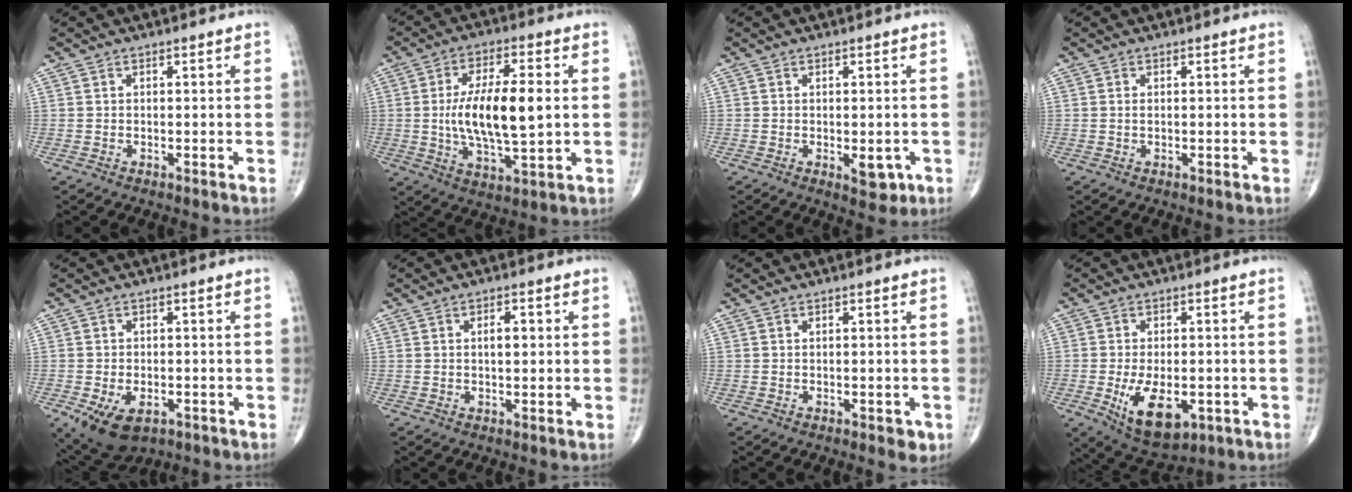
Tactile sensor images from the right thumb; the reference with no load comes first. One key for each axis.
{"total": 15.2, "fx": 0.6, "fy": 5.8, "fz": 14.1, "tx": -0.249, "ty": -0.003, "tz": 0.013}
{"total": 4.0, "fx": -1.1, "fy": 2.0, "fz": 3.3, "tx": -0.027, "ty": -0.005, "tz": -0.007}
{"total": 0.5, "fx": 0.0, "fy": 0.2, "fz": 0.5, "tx": -0.011, "ty": 0.001, "tz": 0.001}
{"total": 9.0, "fx": -4.1, "fy": 5.3, "fz": 6.0, "tx": -0.097, "ty": 0.005, "tz": -0.057}
{"total": 2.7, "fx": 0.4, "fy": 1.2, "fz": 2.3, "tx": -0.032, "ty": 0.001, "tz": 0.003}
{"total": 2.1, "fx": -0.9, "fy": 1.1, "fz": 1.7, "tx": -0.015, "ty": 0.002, "tz": -0.006}
{"total": 10.9, "fx": -3.2, "fy": 5.8, "fz": 8.7, "tx": -0.134, "ty": -0.006, "tz": -0.035}